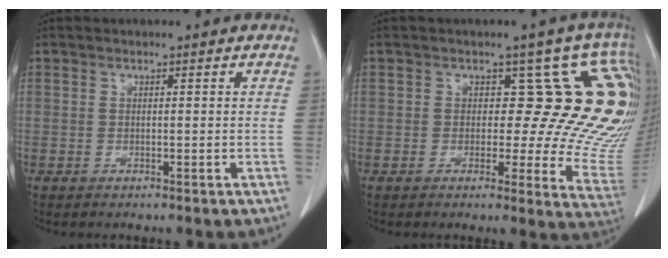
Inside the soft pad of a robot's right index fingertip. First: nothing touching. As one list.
[{"total": 13.4, "force": [6.5, 6.4, 9.8], "torque": [-0.101, -0.023, 0.035]}]